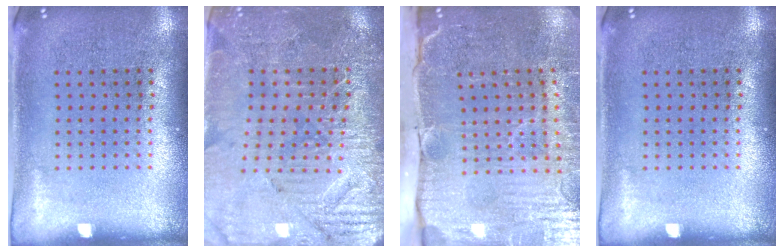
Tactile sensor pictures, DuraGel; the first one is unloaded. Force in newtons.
{"total": 3.3, "press": 3.3, "slide": 0.4}
{"total": 5.1, "press": 4.3, "slide": 2.7}
{"total": 0.0}